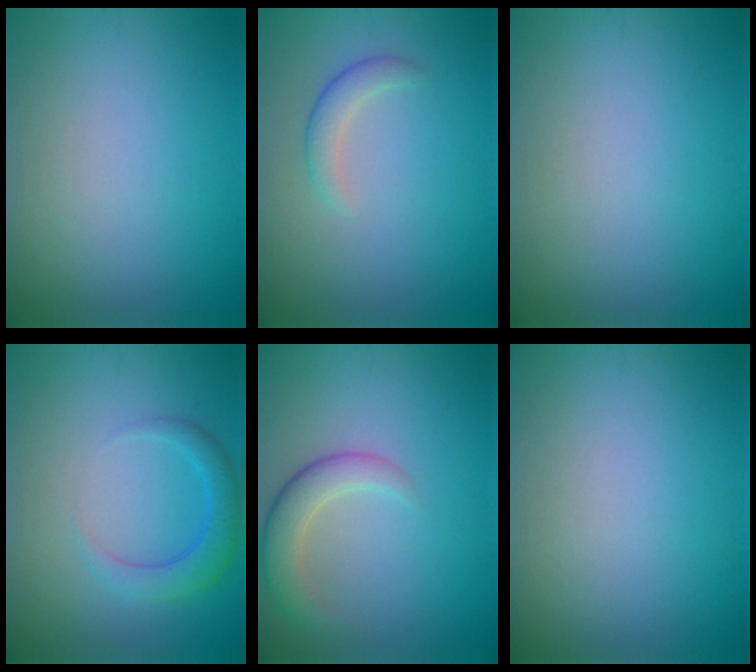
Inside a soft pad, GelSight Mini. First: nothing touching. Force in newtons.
{"total": 1.8, "press": 1.8, "slide": 0.1}
{"total": 0.0}
{"total": 2.8, "press": 2.8, "slide": 0.2}
{"total": 3.4, "press": 3.4, "slide": 0.4}
{"total": 0.0}